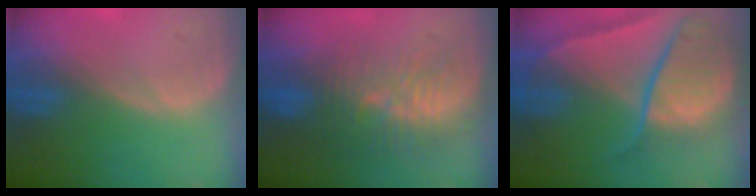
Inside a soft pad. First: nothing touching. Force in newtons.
{"total": 9.5, "press": 9.1, "slide": 2.8}
{"total": 10.7, "press": 9.0, "slide": 5.8}